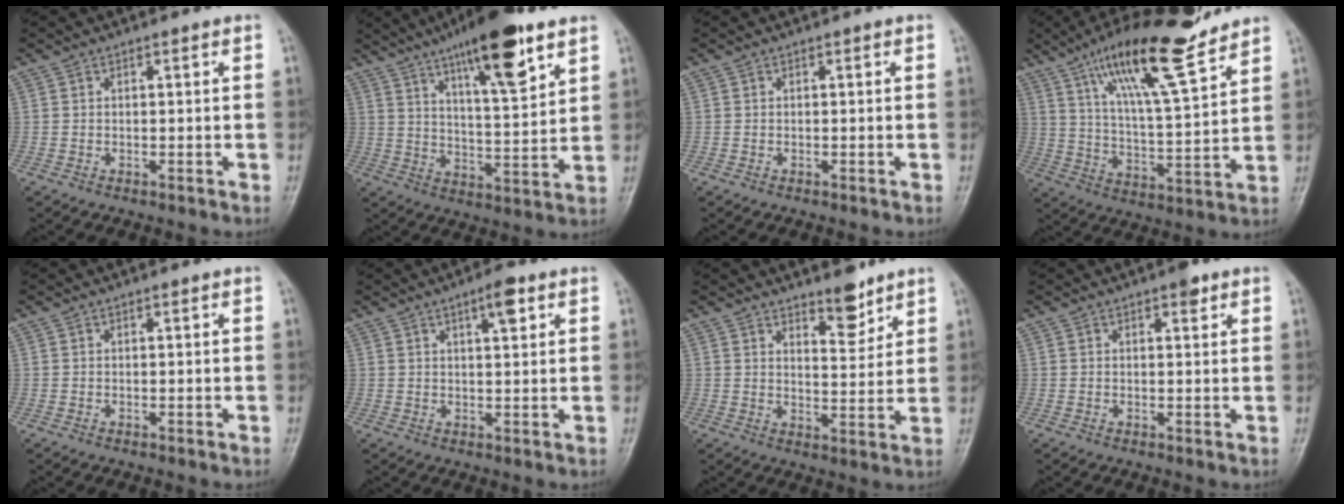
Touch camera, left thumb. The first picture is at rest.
{"total": 16.9, "force": [10.1, 4.1, 12.9], "torque": [-0.188, -0.044, 0.166]}
{"total": 0.0}
{"total": 17.9, "force": [12.6, 3.2, 12.3], "torque": [-0.194, -0.063, 0.220]}
{"total": 0.0}
{"total": 4.4, "force": [2.3, 1.4, 3.5], "torque": [-0.047, -0.009, 0.035]}
{"total": 6.3, "force": [4.8, 2.4, 3.3], "torque": [-0.028, -0.039, 0.075]}
{"total": 2.2, "force": [1.4, 0.9, 1.5], "torque": [-0.015, -0.005, 0.017]}